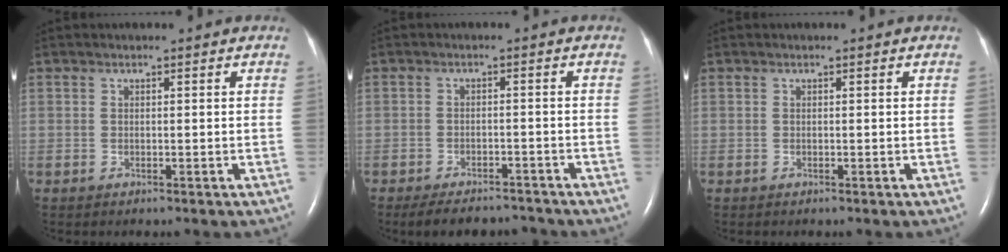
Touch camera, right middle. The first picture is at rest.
{"total": 7.1, "force": [-6.4, 2.2, 1.9], "torque": [-0.024, 0.001, -0.092]}
{"total": 0.0}